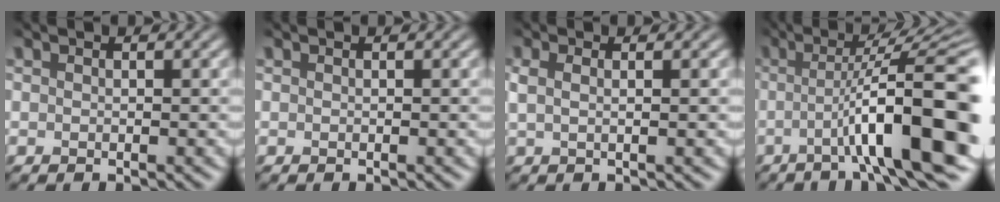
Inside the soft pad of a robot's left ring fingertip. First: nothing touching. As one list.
[{"total": 0.0}, {"total": 2.2, "force": [0.7, 0.9, 1.9], "torque": [-0.026, 0.003, -0.004]}, {"total": 11.5, "force": [-2.0, 2.0, 11.2], "torque": [-0.146, 0.011, -0.033]}]